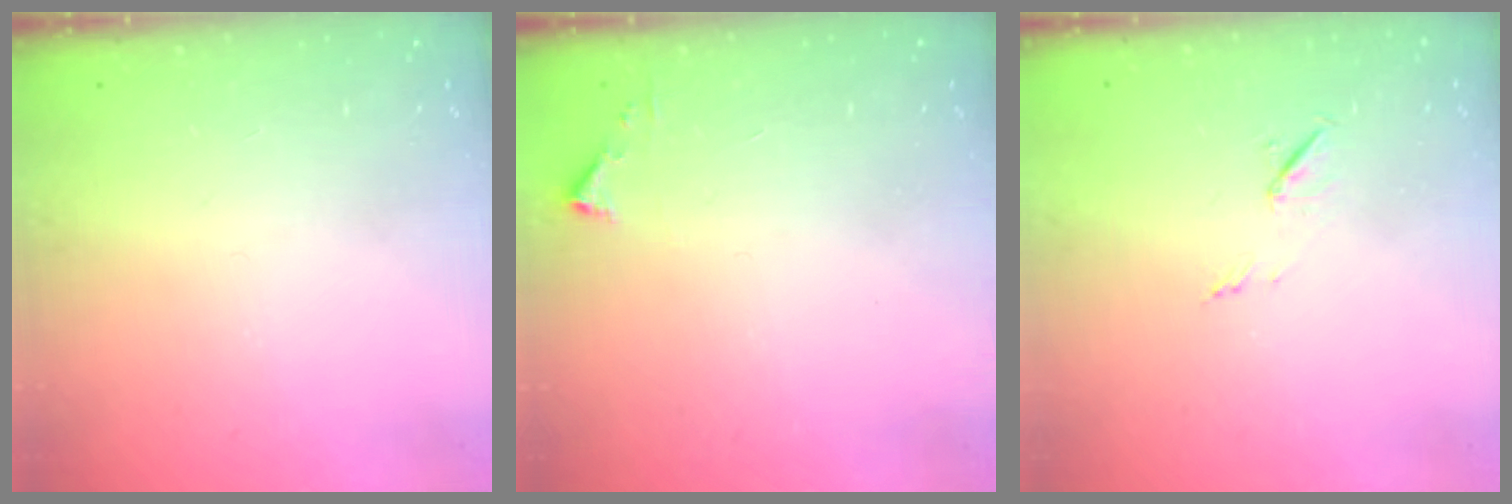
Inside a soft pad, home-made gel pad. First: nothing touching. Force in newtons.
{"total": 2.3, "press": 2.3, "slide": 0.2}
{"total": 5.5, "press": 5.3, "slide": 1.5}